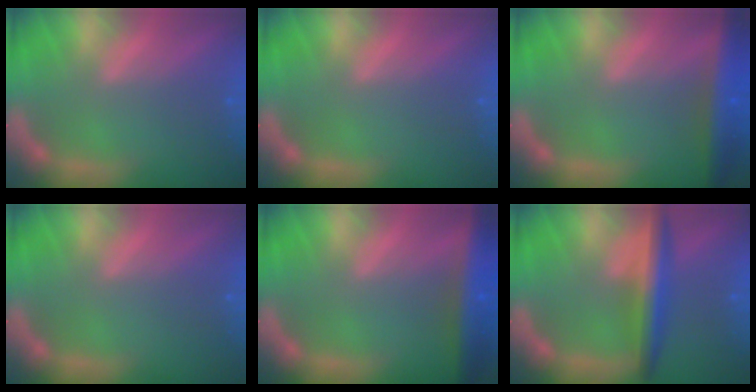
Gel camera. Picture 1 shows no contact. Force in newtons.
{"total": 0.0}
{"total": 6.4}
{"total": 0.0}
{"total": 7.5}
{"total": 5.0}